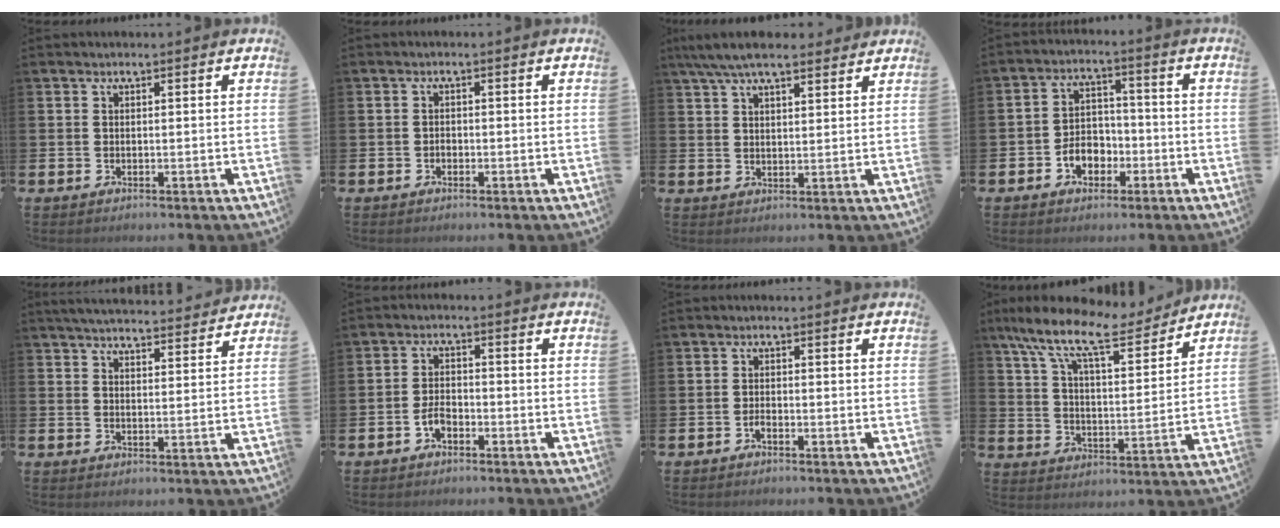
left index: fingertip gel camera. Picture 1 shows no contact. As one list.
[{"total": 1.0, "force": [-0.5, 0.7, 0.3], "torque": [-0.001, -0.001, -0.013]}, {"total": 6.4, "force": [5.6, 1.5, 2.8], "torque": [-0.061, -0.015, 0.102]}, {"total": 4.4, "force": [-2.1, 3.4, 1.9], "torque": [-0.027, 0.002, -0.048]}, {"total": 4.7, "force": [4.7, 0.4, 0.6], "torque": [-0.016, -0.030, 0.081]}, {"total": 2.5, "force": [-1.5, 1.4, 1.5], "torque": [-0.024, 0.002, -0.032]}, {"total": 1.0, "force": [-0.8, 0.3, 0.5], "torque": [-0.013, -0.003, -0.014]}, {"total": 11.3, "force": [9.3, 3.2, 5.5], "torque": [-0.131, -0.056, 0.155]}]